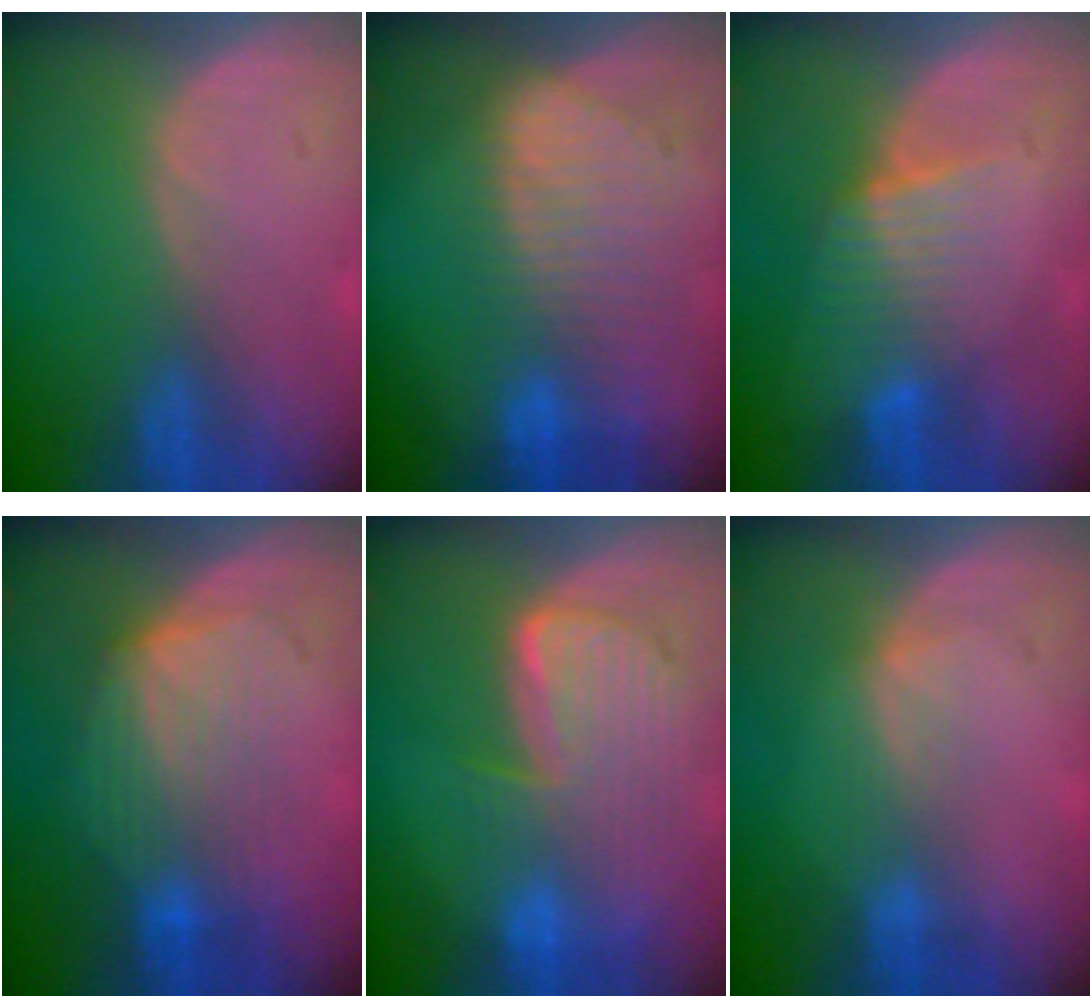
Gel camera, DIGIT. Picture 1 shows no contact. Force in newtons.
{"total": 9.3, "press": 8.1, "slide": 4.4}
{"total": 6.5, "press": 5.7, "slide": 3.2}
{"total": 7.4, "press": 7.3, "slide": 1.3}
{"total": 9.9, "press": 8.4, "slide": 5.1}
{"total": 2.4, "press": 2.4, "slide": 0.4}